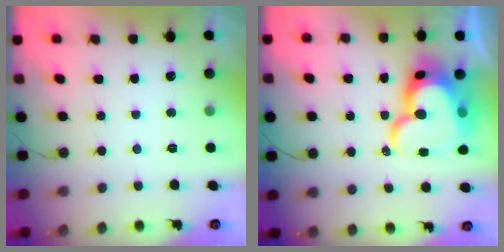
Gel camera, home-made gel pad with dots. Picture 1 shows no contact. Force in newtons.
{"total": 22.0, "press": 21.9, "slide": 1.9}